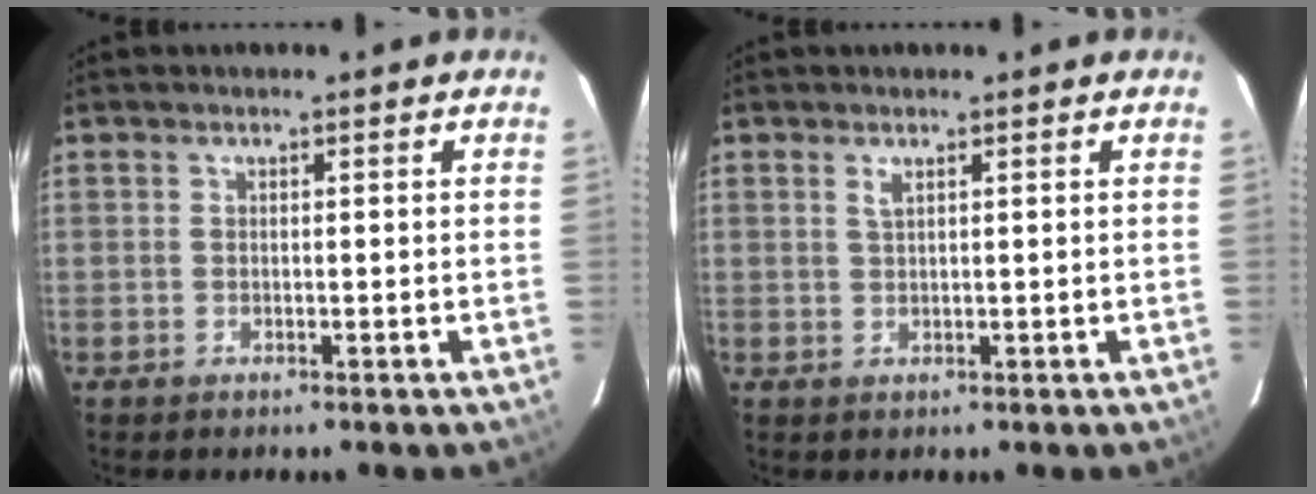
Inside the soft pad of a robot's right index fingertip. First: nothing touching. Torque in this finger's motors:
{"motor_torque": [0.20, 0.10, 0.15, 0.02]}